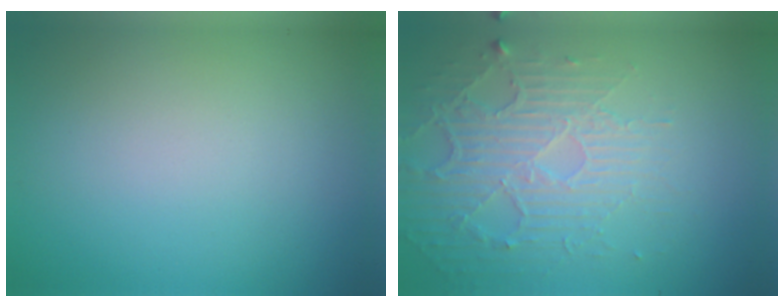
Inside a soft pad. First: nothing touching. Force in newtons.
{"total": 5.6, "press": 3.4, "slide": 4.4}